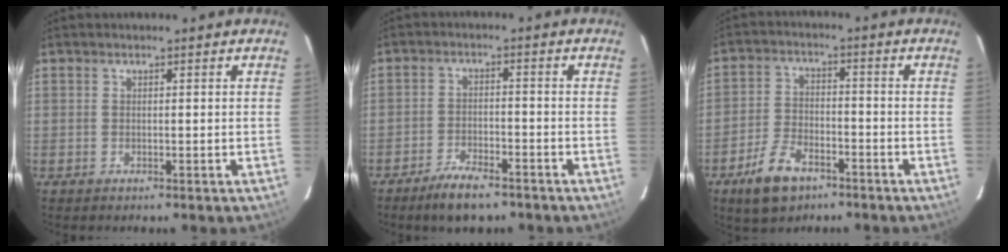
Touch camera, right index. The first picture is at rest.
{"total": 7.1, "force": [-5.5, 2.4, 3.8], "torque": [-0.091, 0.000, -0.095]}
{"total": 7.8, "force": [-4.9, 4.2, 4.3], "torque": [-0.113, 0.000, -0.088]}